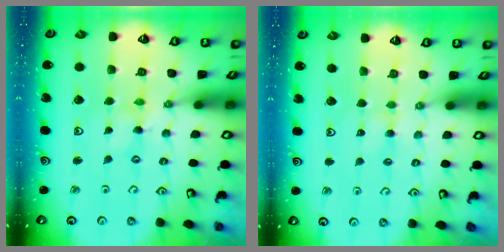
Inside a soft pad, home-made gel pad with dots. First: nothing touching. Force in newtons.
{"total": 1.7, "press": 1.7, "slide": 0.4}